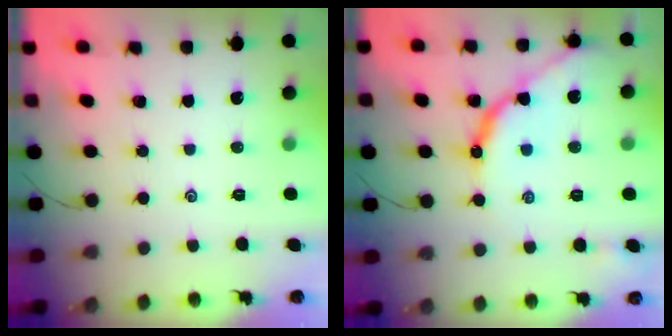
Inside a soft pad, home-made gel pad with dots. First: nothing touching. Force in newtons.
{"total": 11.2, "press": 11.2, "slide": 0.6}